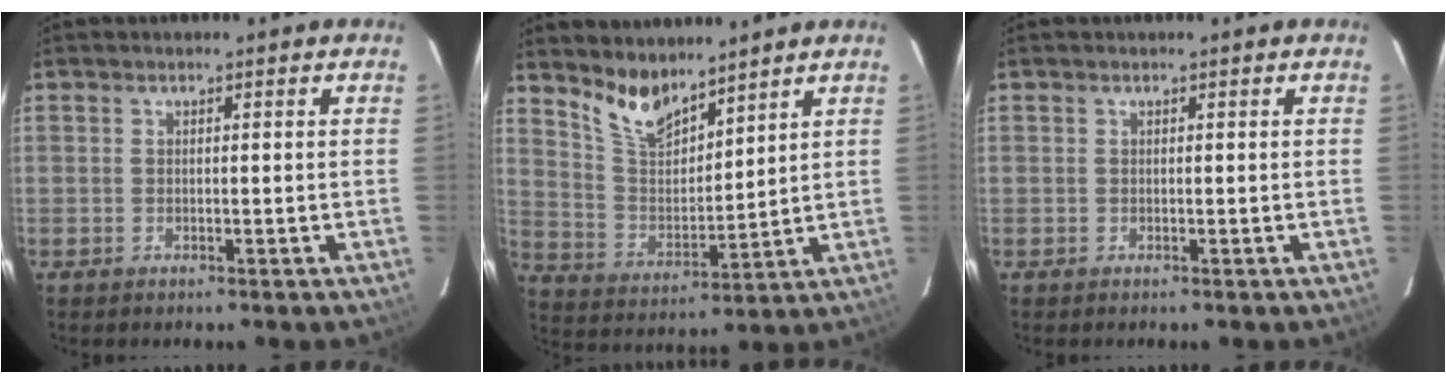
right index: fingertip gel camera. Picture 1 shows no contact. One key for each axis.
{"total": 9.3, "fx": 7.7, "fy": 3.1, "fz": 4.1, "tx": -0.080, "ty": -0.004, "tz": 0.156}
{"total": 0.0}